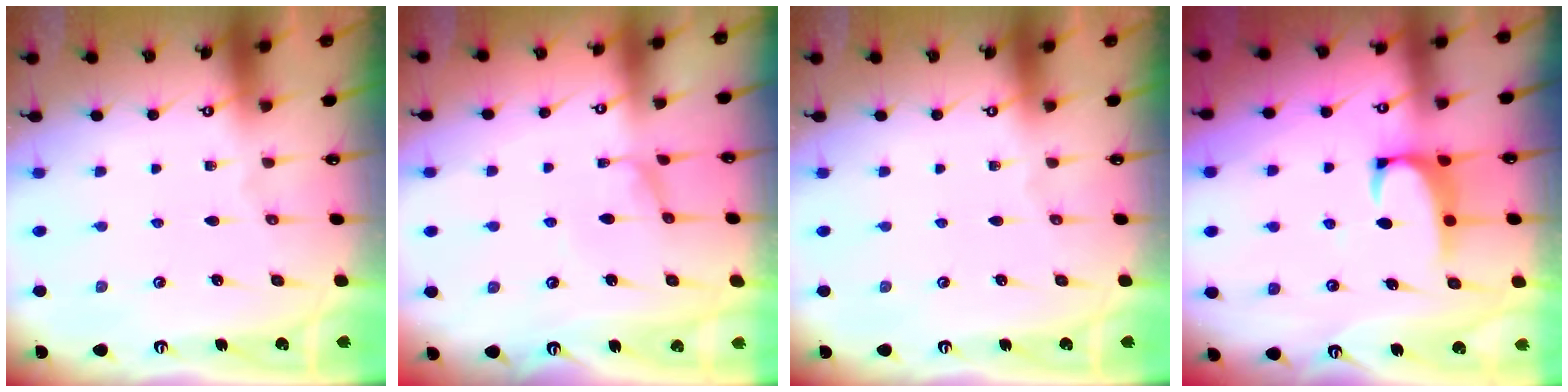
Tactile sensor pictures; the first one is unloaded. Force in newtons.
{"total": 0.6, "press": 0.4, "slide": 0.5}
{"total": 0.0}
{"total": 1.9, "press": 1.7, "slide": 0.8}